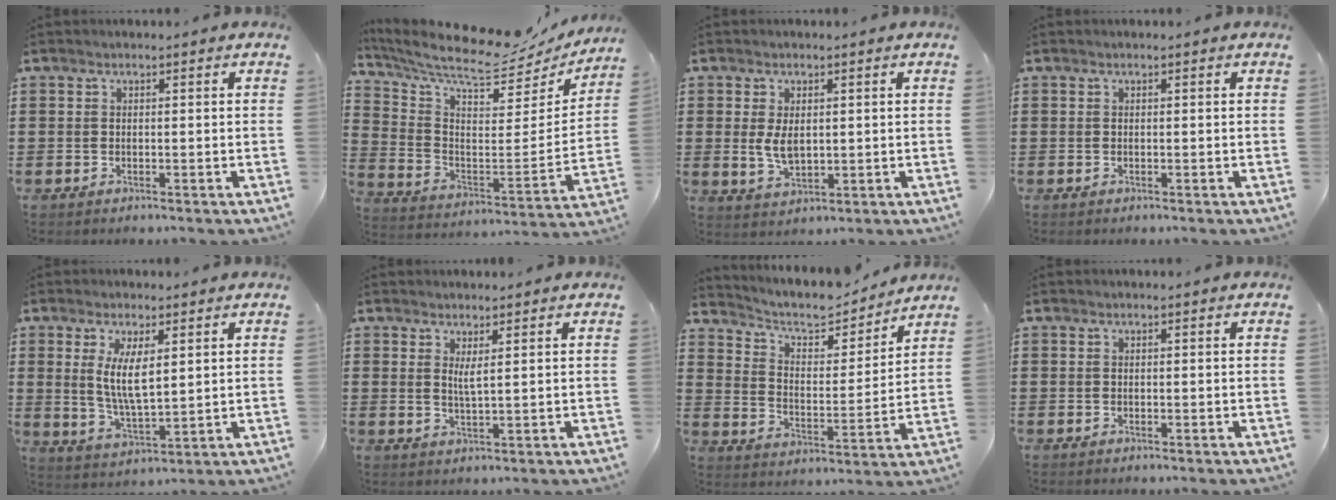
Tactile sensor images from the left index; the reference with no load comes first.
{"total": 9.1, "force": [8.0, 1.7, 4.2], "torque": [-0.119, -0.062, 0.132]}
{"total": 4.2, "force": [0.6, 2.5, 3.4], "torque": [-0.070, 0.000, 0.006]}
{"total": 0.0}
{"total": 6.9, "force": [2.0, 2.4, 6.2], "torque": [-0.117, 0.001, 0.033]}
{"total": 2.2, "force": [1.2, 0.0, 1.9], "torque": [-0.040, -0.002, 0.022]}
{"total": 6.5, "force": [5.8, 2.0, 2.1], "torque": [-0.070, -0.034, 0.096]}
{"total": 0.0}